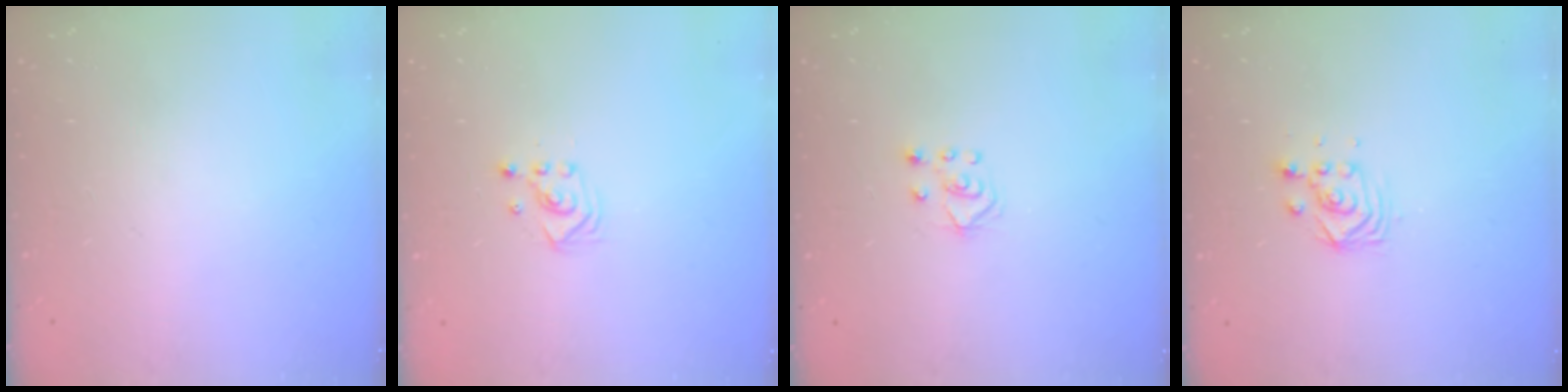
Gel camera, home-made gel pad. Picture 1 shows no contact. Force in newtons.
{"total": 2.2, "press": 2.2, "slide": 0.2}
{"total": 4.2, "press": 4.2, "slide": 0.3}
{"total": 3.0, "press": 3.0, "slide": 0.0}